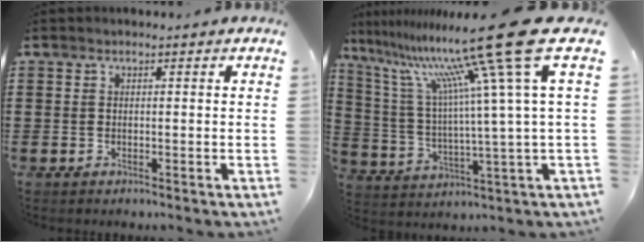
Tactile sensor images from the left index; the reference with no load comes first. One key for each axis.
{"total": 19.6, "fx": 12.1, "fy": 0.0, "fz": 15.4, "tx": -0.298, "ty": -0.082, "tz": 0.179}